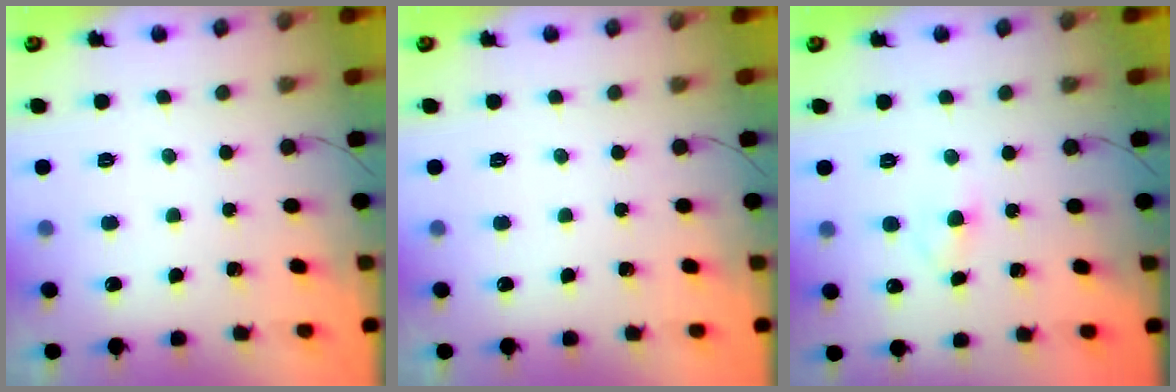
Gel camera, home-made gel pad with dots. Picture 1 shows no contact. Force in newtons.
{"total": 0.0}
{"total": 2.5, "press": 2.3, "slide": 1.0}